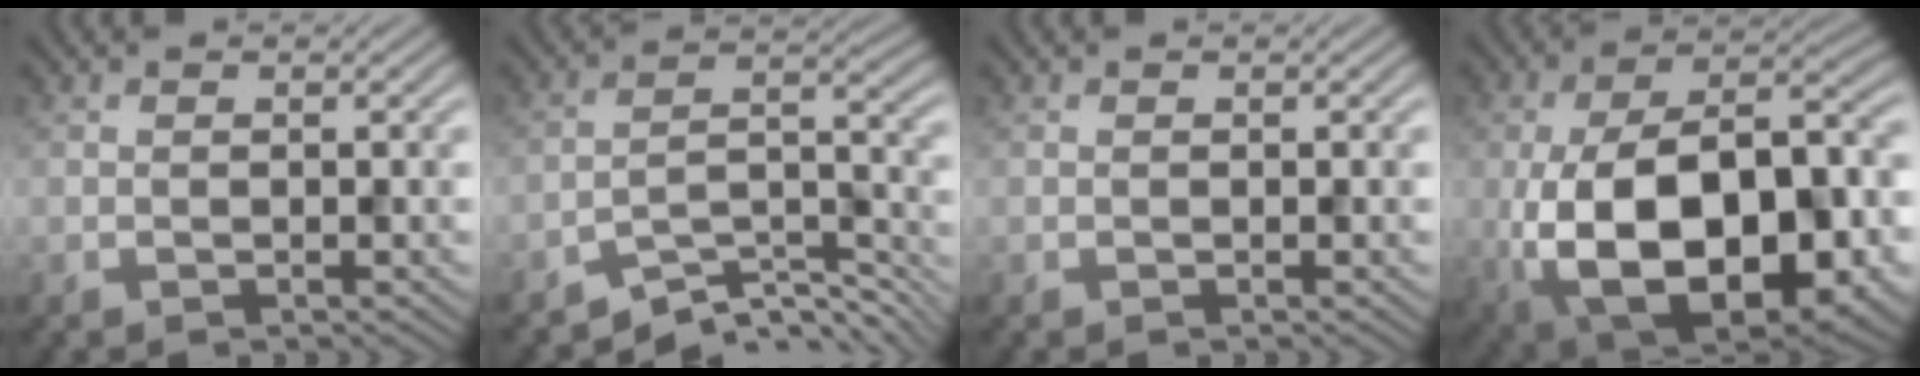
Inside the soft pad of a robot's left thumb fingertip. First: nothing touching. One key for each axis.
{"total": 8.1, "fx": -6.7, "fy": 2.3, "fz": 3.9, "tx": -0.060, "ty": 0.002, "tz": -0.123}
{"total": 0.0}
{"total": 18.9, "fx": -5.2, "fy": 9.8, "fz": 15.2, "tx": -0.262, "ty": -0.023, "tz": -0.065}